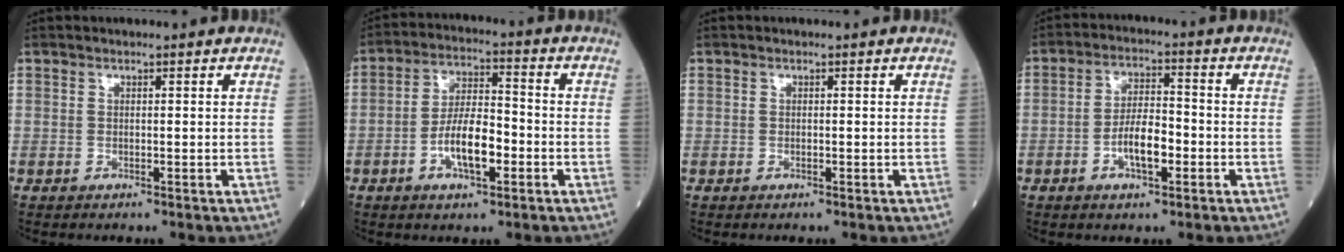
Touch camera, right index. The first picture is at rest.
{"total": 8.4, "force": [-2.8, 2.8, 7.4], "torque": [-0.143, 0.011, -0.052]}
{"total": 0.0}
{"total": 6.4, "force": [-2.1, 2.2, 5.6], "torque": [-0.107, 0.009, -0.040]}